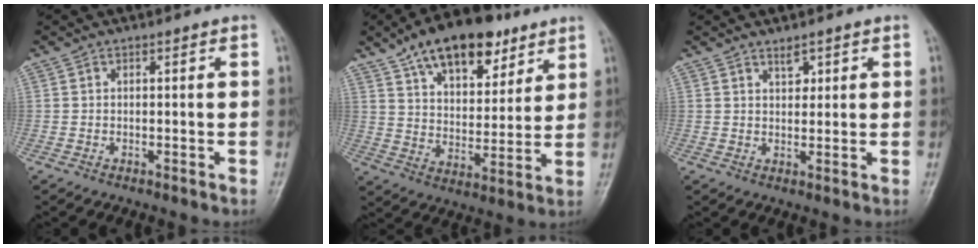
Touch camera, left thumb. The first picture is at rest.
{"total": 18.3, "force": [11.5, 9.3, 10.9], "torque": [-0.135, -0.035, 0.189]}
{"total": 2.2, "force": [1.5, 1.1, 1.1], "torque": [-0.008, -0.011, 0.026]}